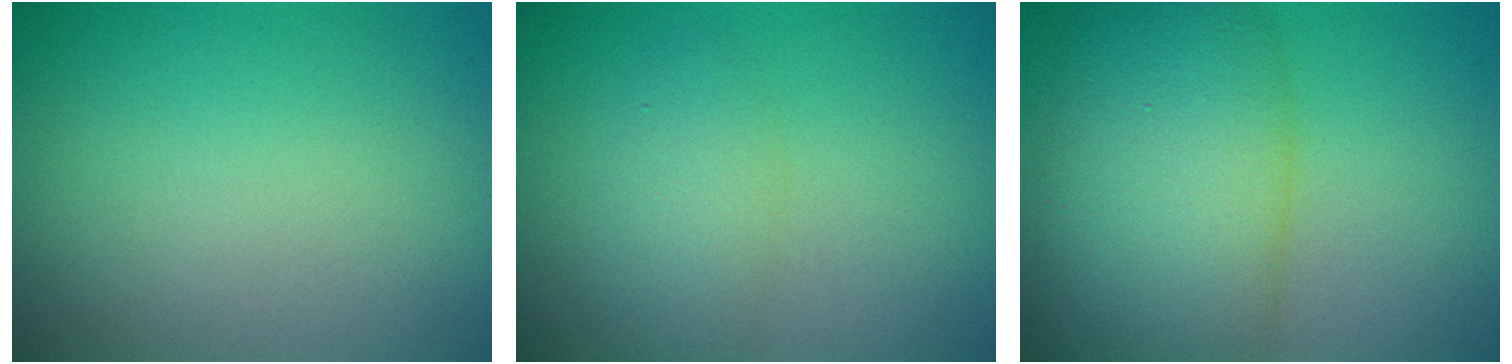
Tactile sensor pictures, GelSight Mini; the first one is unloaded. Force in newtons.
{"total": 2.6, "press": 2.6, "slide": 0.2}
{"total": 9.9, "press": 9.9, "slide": 0.2}